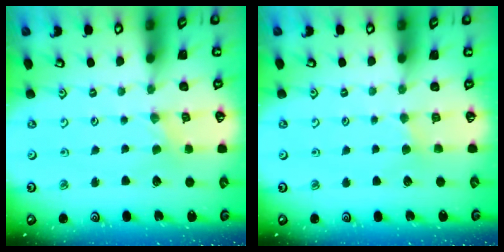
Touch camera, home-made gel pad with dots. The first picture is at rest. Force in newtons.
{"total": 2.1, "press": 2.1, "slide": 0.3}